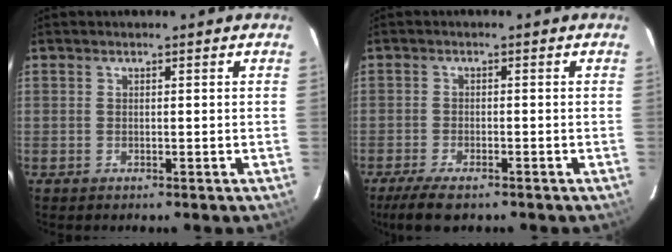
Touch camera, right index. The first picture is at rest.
{"total": 6.4, "force": [-4.9, 1.8, 3.7], "torque": [-0.093, -0.020, -0.088]}